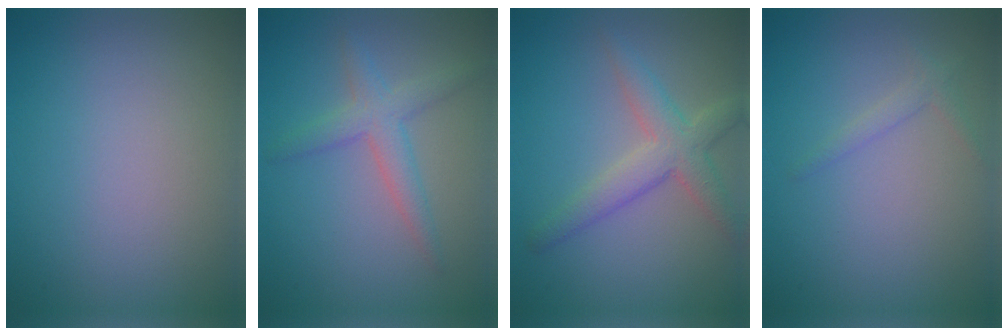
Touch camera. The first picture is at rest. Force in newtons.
{"total": 2.9, "press": 2.9, "slide": 0.1}
{"total": 3.9, "press": 3.9, "slide": 0.3}
{"total": 1.1, "press": 1.1, "slide": 0.1}